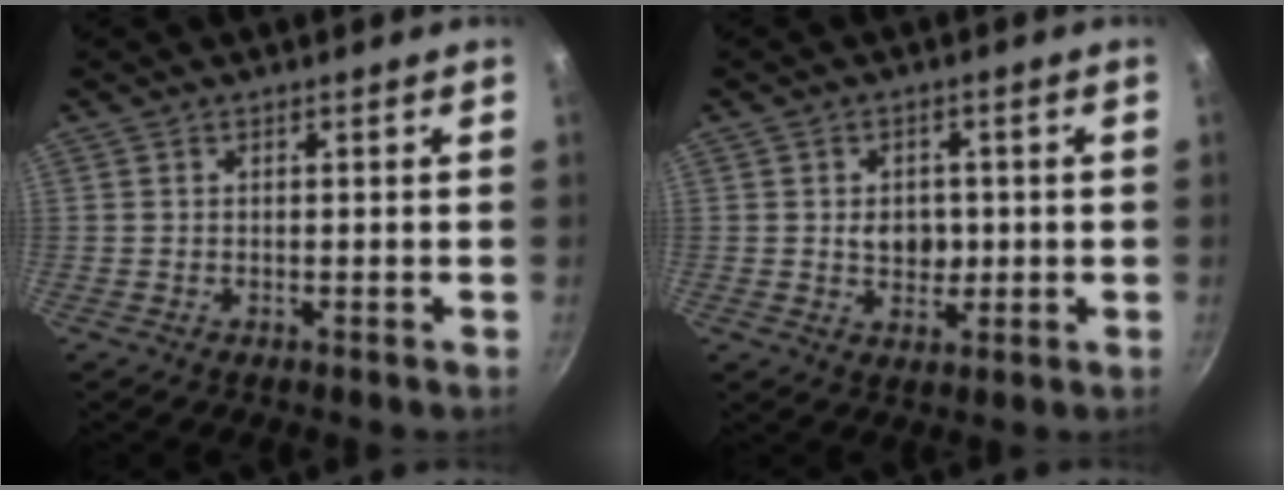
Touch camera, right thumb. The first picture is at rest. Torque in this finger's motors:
{"motor_torque": [0.72, 0.62, -0.16, 0.03, 0.19]}